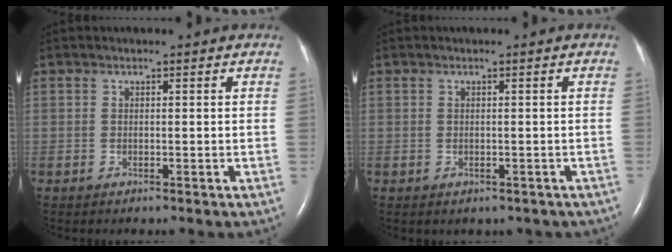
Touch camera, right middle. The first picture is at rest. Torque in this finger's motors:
{"motor_torque": [-0.15, -0.24, -0.05, 0.01]}